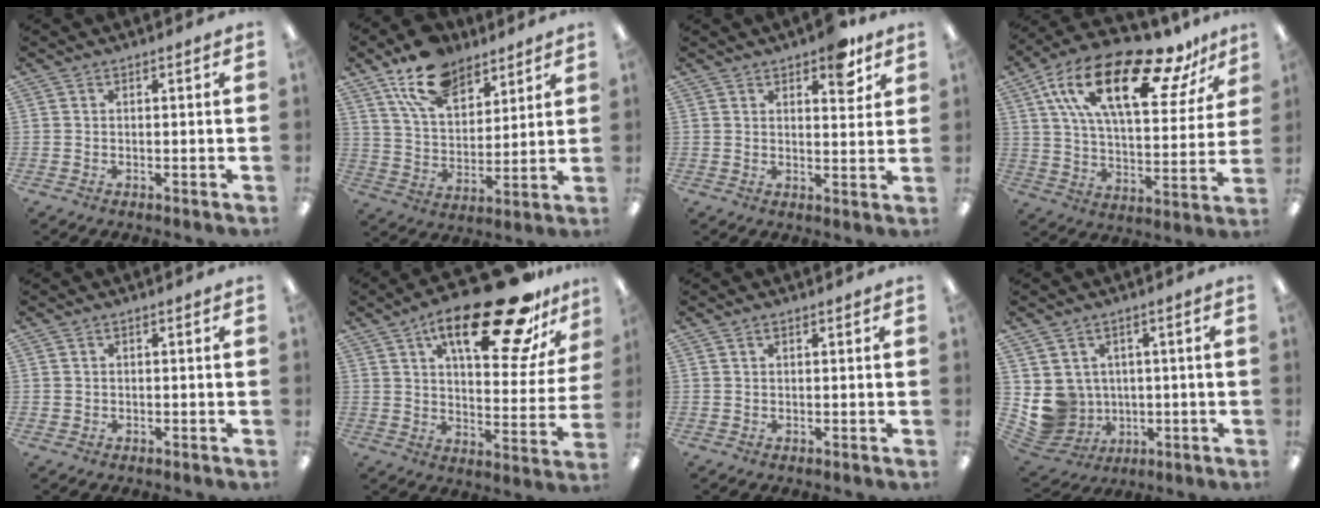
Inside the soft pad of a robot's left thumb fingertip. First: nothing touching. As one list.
[{"total": 14.7, "force": [10.0, 8.1, 7.1], "torque": [-0.127, -0.039, 0.187]}, {"total": 7.2, "force": [4.7, 3.2, 4.4], "torque": [-0.041, -0.025, 0.076]}, {"total": 24.5, "force": [14.5, 9.5, 17.3], "torque": [-0.292, -0.066, 0.244]}, {"total": 0.7, "force": [0.2, 0.7, 0.0], "torque": [0.000, 0.005, 0.003]}, {"total": 25.2, "force": [15.7, 8.9, 17.7], "torque": [-0.253, -0.092, 0.250]}, {"total": 1.1, "force": [0.7, 0.5, 0.7], "torque": [-0.015, 0.002, 0.012]}, {"total": 7.6, "force": [0.9, 7.4, 1.3], "torque": [-0.062, -0.012, 0.029]}]